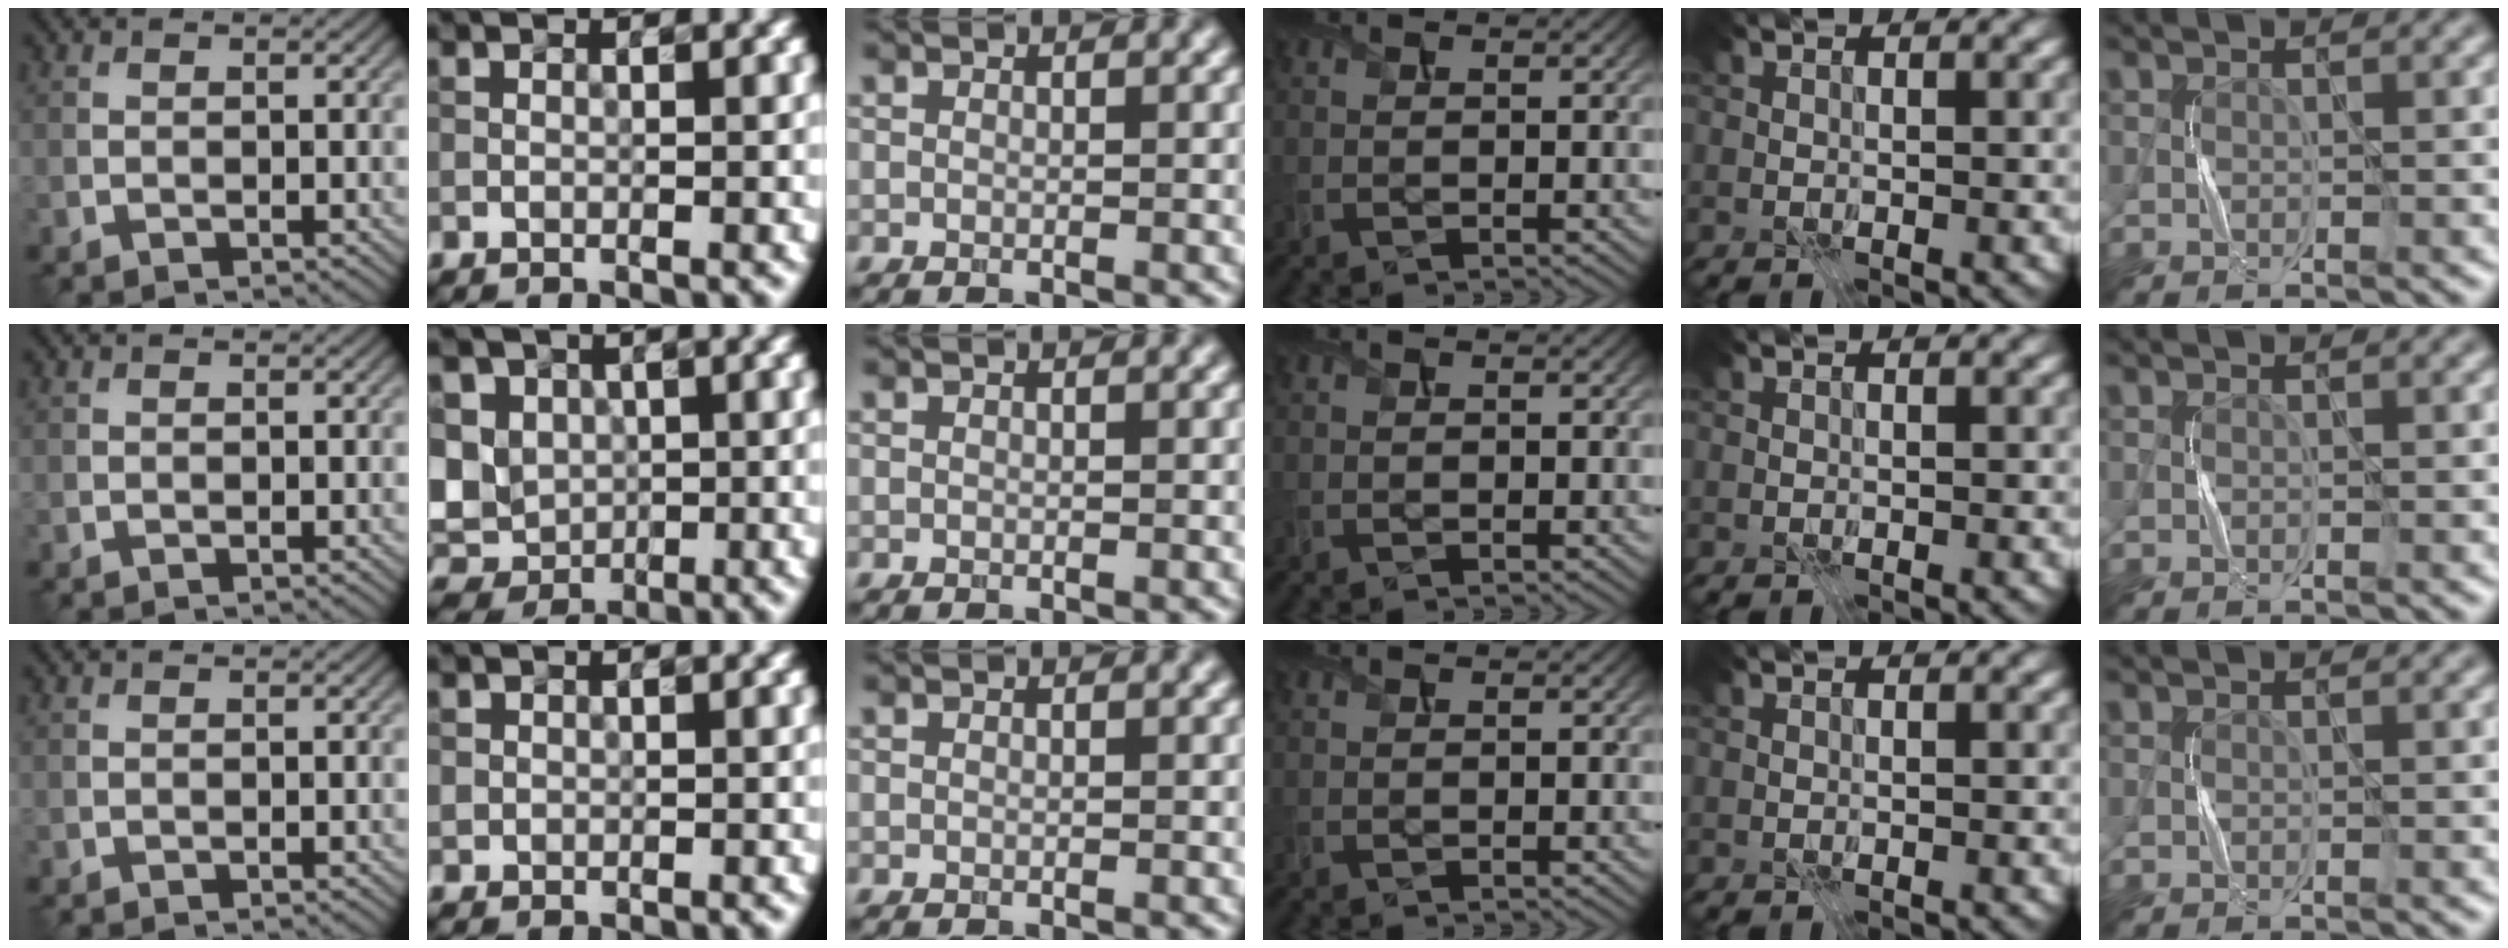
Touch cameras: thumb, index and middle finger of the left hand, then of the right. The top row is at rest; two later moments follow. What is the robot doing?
{"motion": "press", "object": "calculator"}